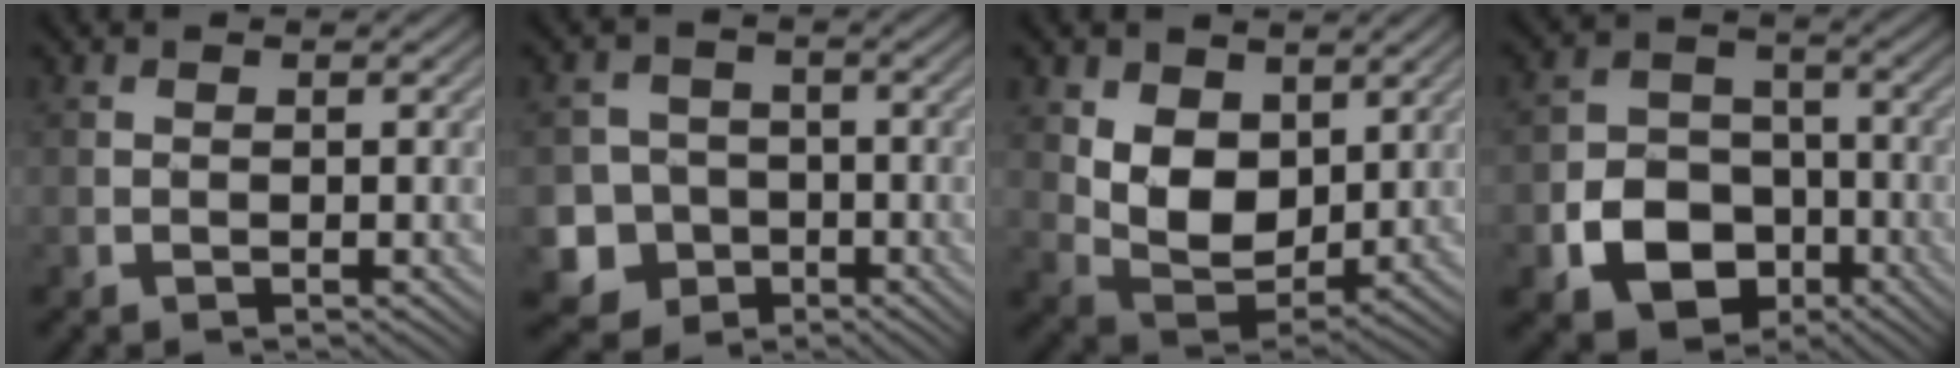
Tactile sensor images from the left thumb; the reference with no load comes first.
{"total": 7.0, "force": [-2.6, 6.3, 1.6], "torque": [-0.042, -0.011, -0.076]}
{"total": 7.8, "force": [2.6, 5.4, 5.0], "torque": [-0.121, -0.016, 0.050]}
{"total": 9.3, "force": [-4.0, 7.1, 4.5], "torque": [-0.099, -0.021, -0.078]}